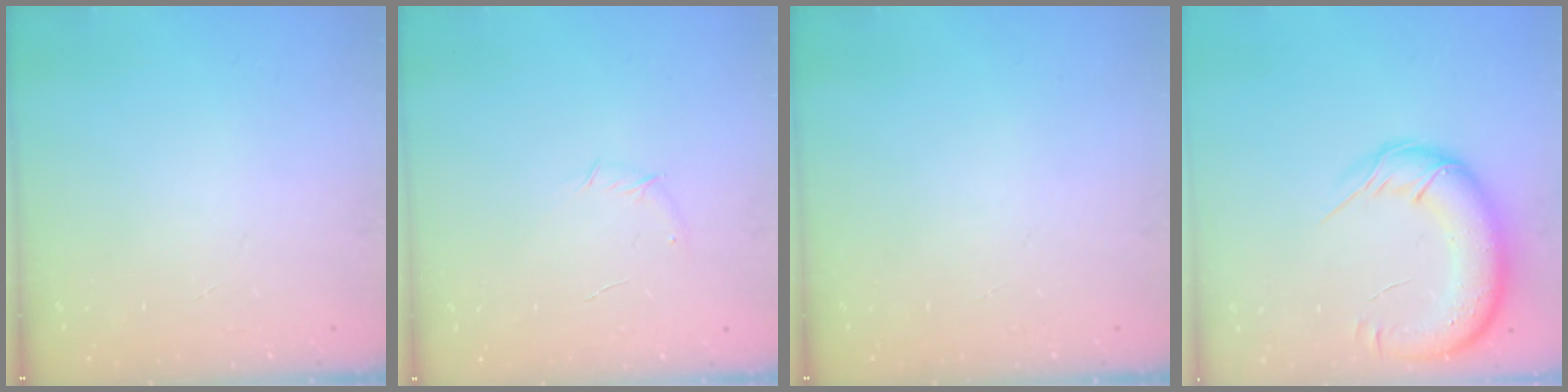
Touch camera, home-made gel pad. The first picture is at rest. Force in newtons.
{"total": 6.1, "press": 5.8, "slide": 1.7}
{"total": 0.0}
{"total": 17.2, "press": 16.7, "slide": 4.1}